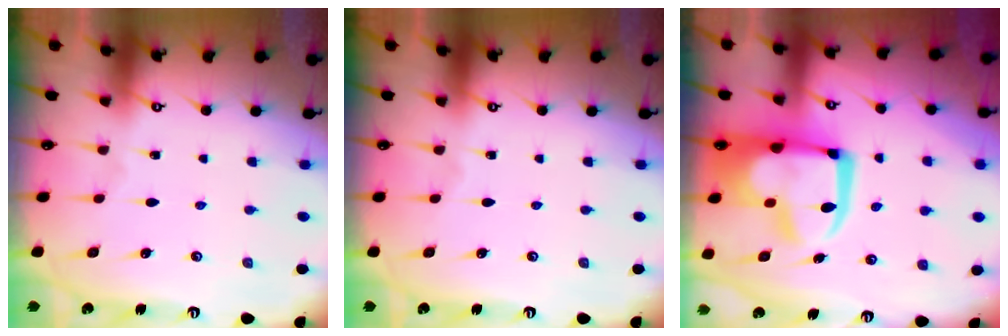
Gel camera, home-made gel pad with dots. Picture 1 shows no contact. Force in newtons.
{"total": 0.0}
{"total": 14.9, "press": 14.8, "slide": 1.6}